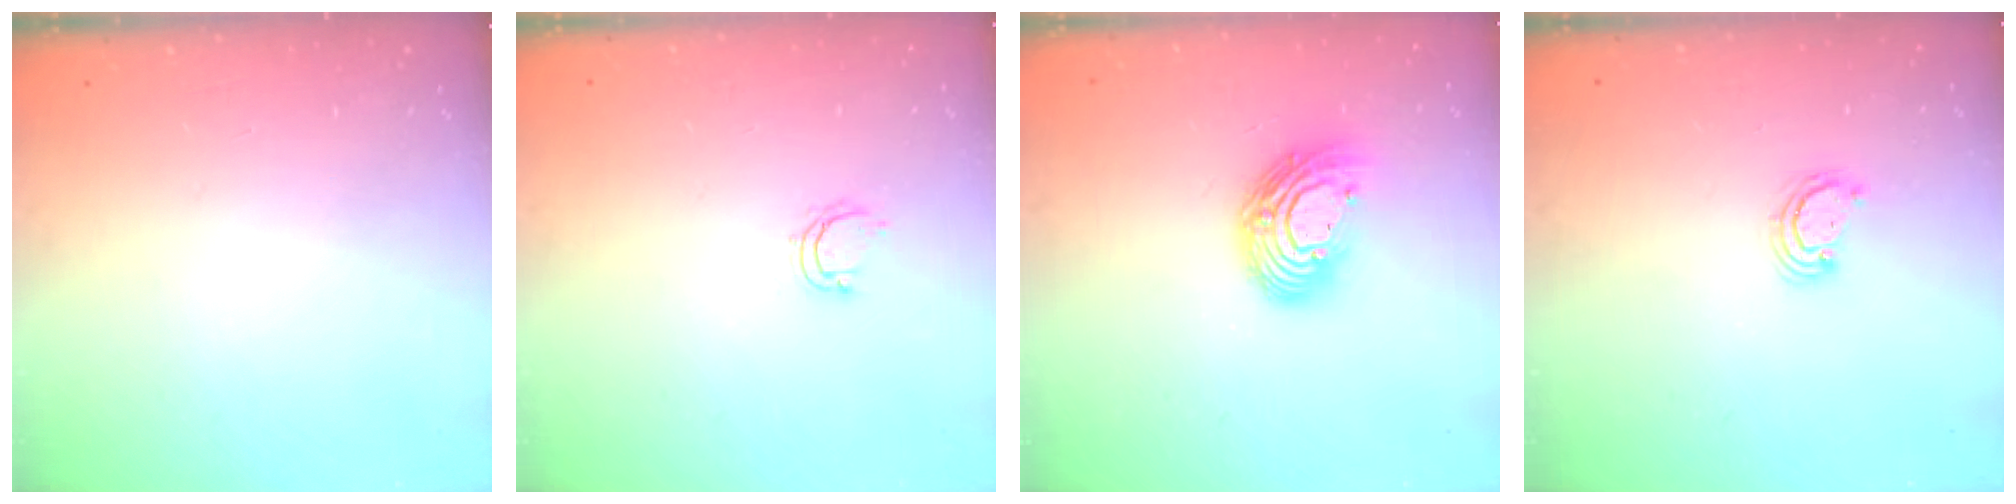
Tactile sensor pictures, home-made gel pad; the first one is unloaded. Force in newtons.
{"total": 3.7, "press": 3.7, "slide": 0.3}
{"total": 12.6, "press": 12.6, "slide": 1.2}
{"total": 2.5, "press": 2.5, "slide": 0.3}